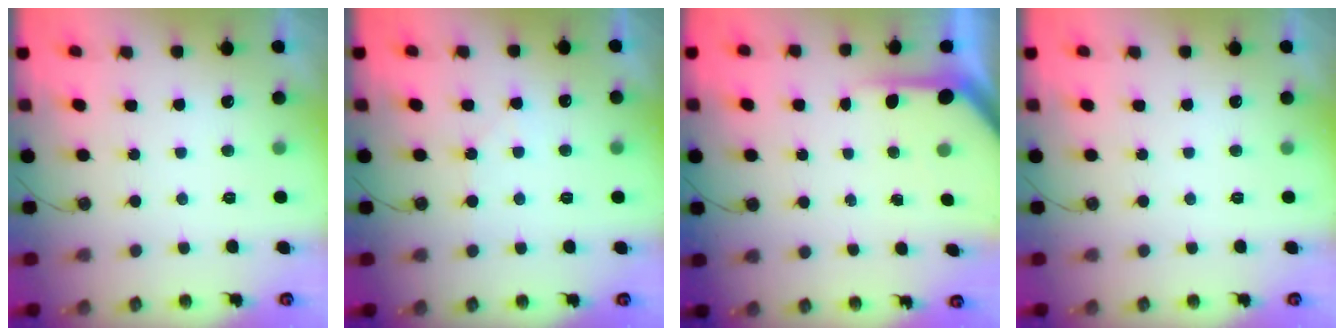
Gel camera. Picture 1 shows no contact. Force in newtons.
{"total": 4.0, "press": 4.0, "slide": 0.6}
{"total": 5.2, "press": 5.2, "slide": 0.5}
{"total": 0.0}